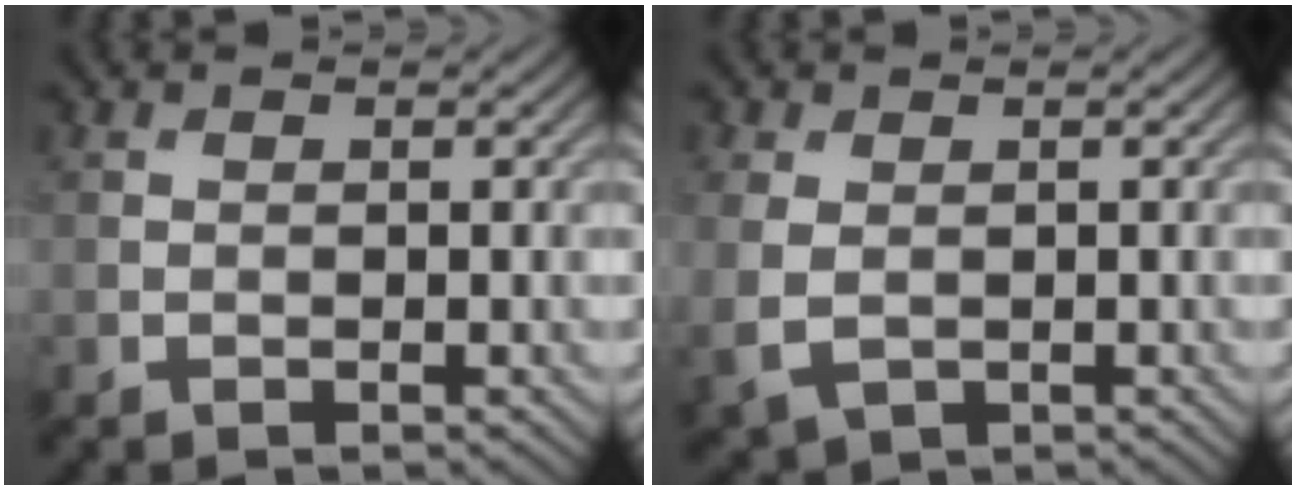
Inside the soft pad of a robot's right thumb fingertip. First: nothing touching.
{"total": 4.4, "force": [-0.3, 3.3, 3.0], "torque": [-0.092, -0.010, -0.005]}